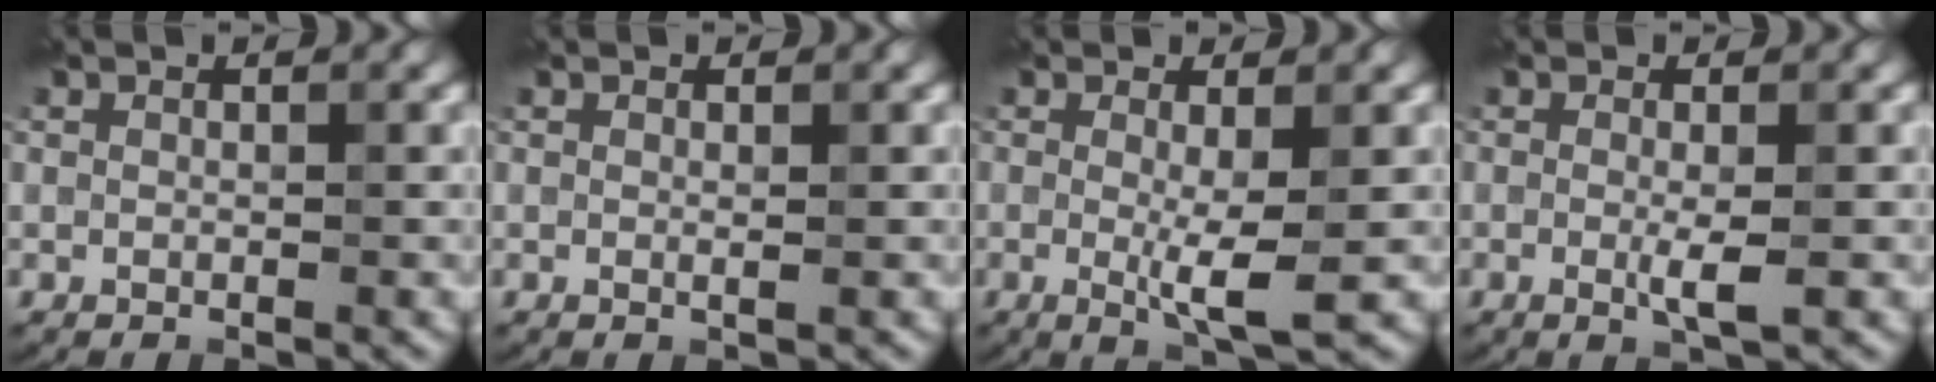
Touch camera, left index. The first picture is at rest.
{"total": 0.7, "force": [0.1, 0.1, 0.7], "torque": [-0.008, -0.001, 0.000]}
{"total": 3.5, "force": [-0.2, 0.4, 3.5], "torque": [-0.062, -0.014, -0.003]}
{"total": 2.1, "force": [-0.3, 0.2, 2.1], "torque": [-0.040, -0.009, -0.006]}